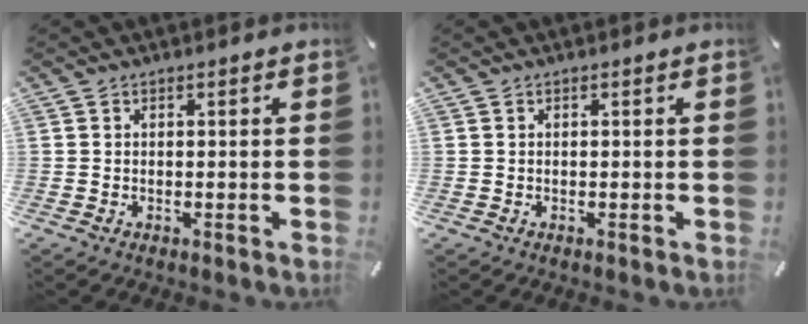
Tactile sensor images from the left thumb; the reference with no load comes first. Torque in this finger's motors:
{"motor_torque": [-0.06, 0.24, 0.05, -0.04, 0.00]}